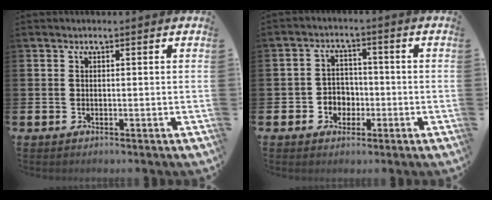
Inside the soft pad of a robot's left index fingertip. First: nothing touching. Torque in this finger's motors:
{"motor_torque": [0.54, 0.05, 0.02, 0.07]}